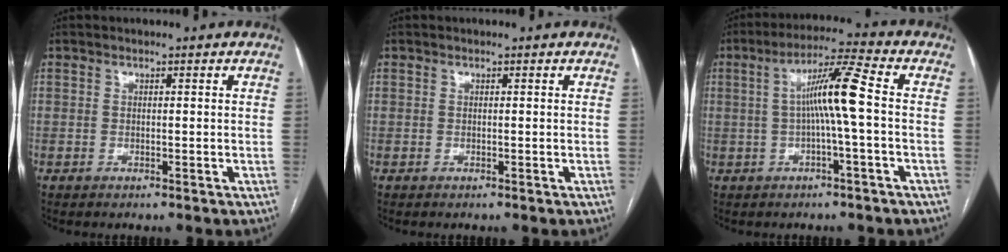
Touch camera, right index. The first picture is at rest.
{"total": 0.0}
{"total": 8.2, "force": [-0.1, -0.4, 8.2], "torque": [-0.146, 0.019, -0.004]}